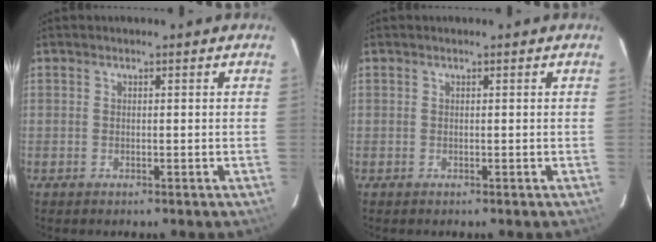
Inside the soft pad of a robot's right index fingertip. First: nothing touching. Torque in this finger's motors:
{"motor_torque": [0.00, 0.00, 0.00, 0.01]}